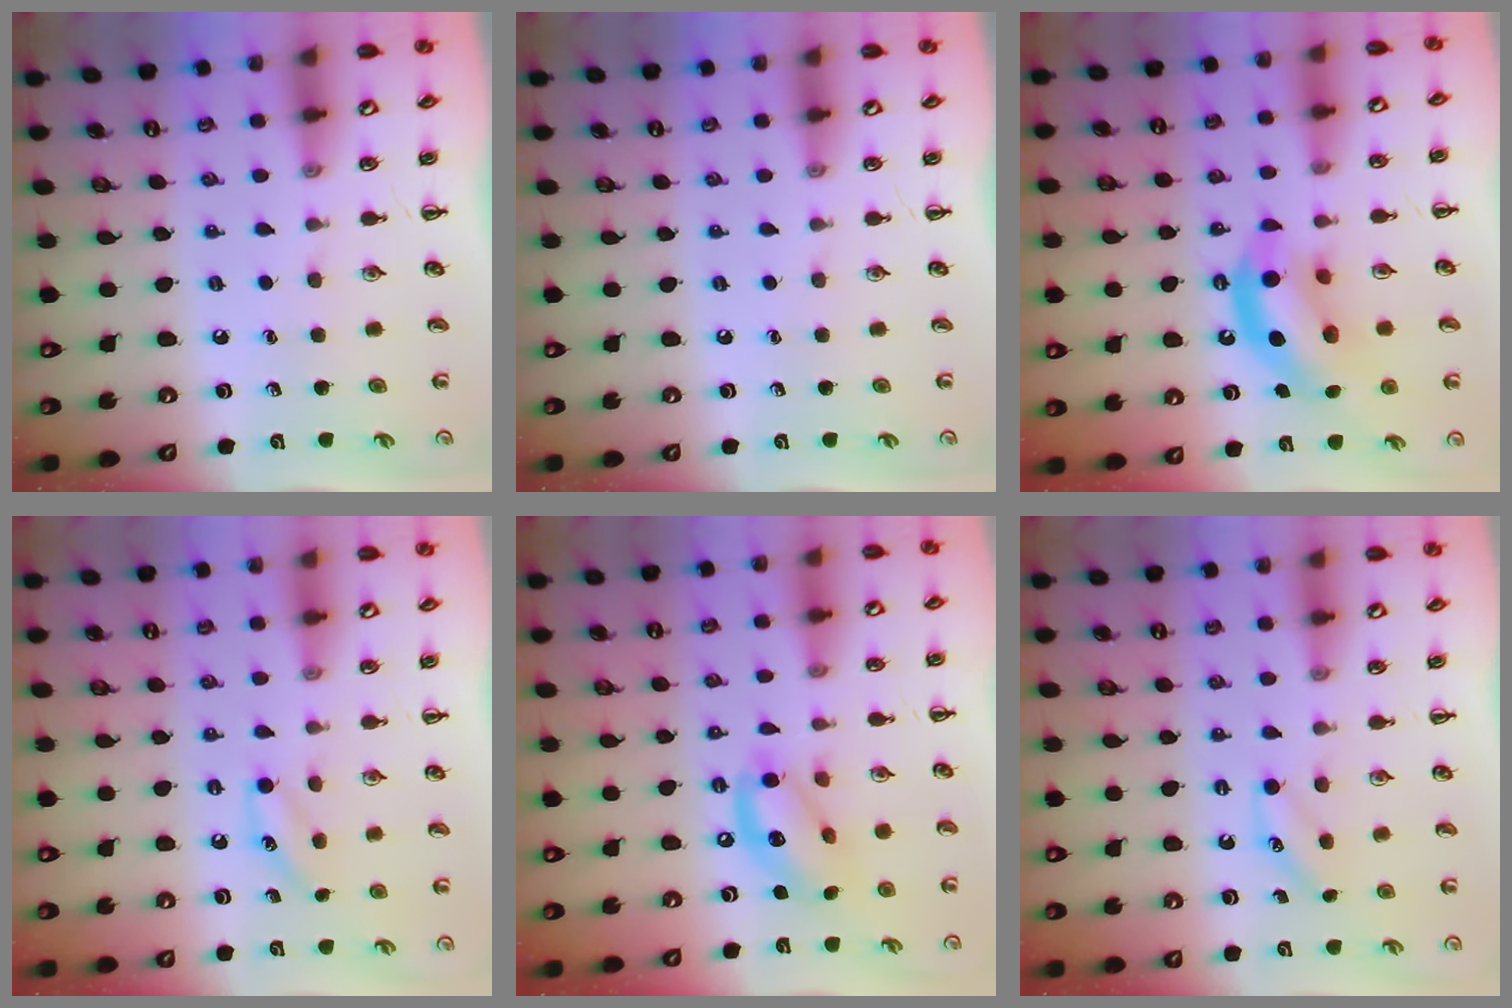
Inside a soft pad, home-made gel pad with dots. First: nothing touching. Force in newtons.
{"total": 0.0}
{"total": 12.6, "press": 12.2, "slide": 3.2}
{"total": 7.5, "press": 7.2, "slide": 2.0}
{"total": 13.5, "press": 13.1, "slide": 3.1}
{"total": 3.9, "press": 3.7, "slide": 0.9}